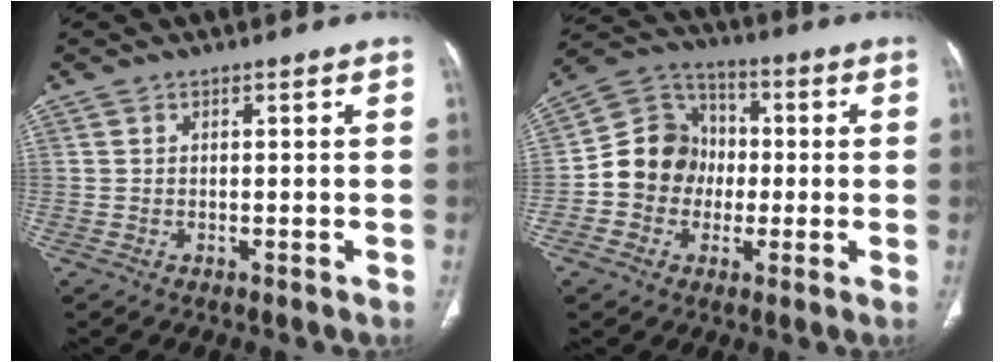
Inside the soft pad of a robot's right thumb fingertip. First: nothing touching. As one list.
[{"total": 12.1, "force": [-1.5, 10.9, 4.9], "torque": [-0.051, 0.032, -0.037]}]